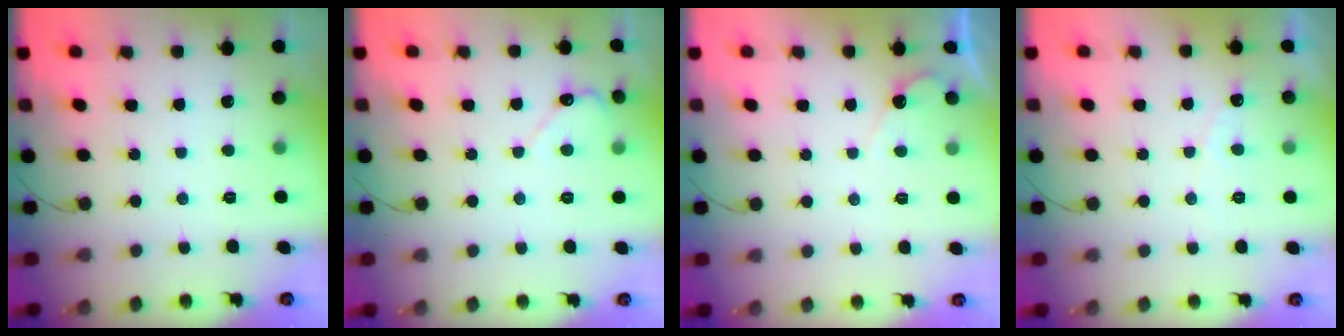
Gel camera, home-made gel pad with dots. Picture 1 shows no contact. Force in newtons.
{"total": 3.0, "press": 3.0, "slide": 0.3}
{"total": 4.3, "press": 4.3, "slide": 0.3}
{"total": 3.0, "press": 3.0, "slide": 0.1}